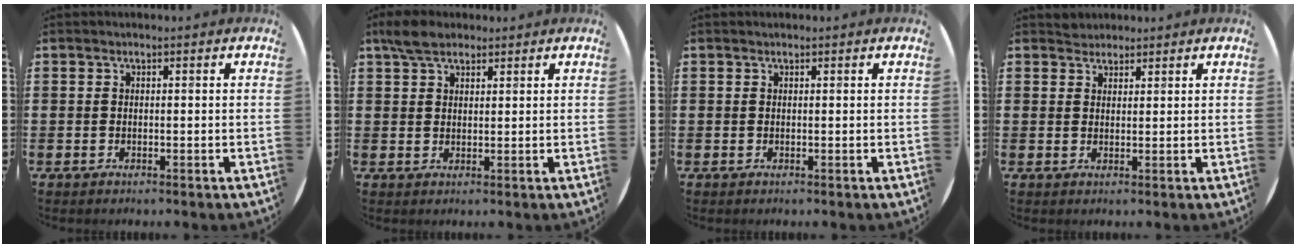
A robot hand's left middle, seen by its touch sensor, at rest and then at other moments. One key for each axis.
{"total": 3.8, "fx": 3.0, "fy": 1.7, "fz": 1.6, "tx": -0.029, "ty": 0.004, "tz": 0.055}
{"total": 0.0}
{"total": 1.9, "fx": 1.8, "fy": 0.6, "fz": -0.2, "tx": 0.001, "ty": 0.004, "tz": 0.037}